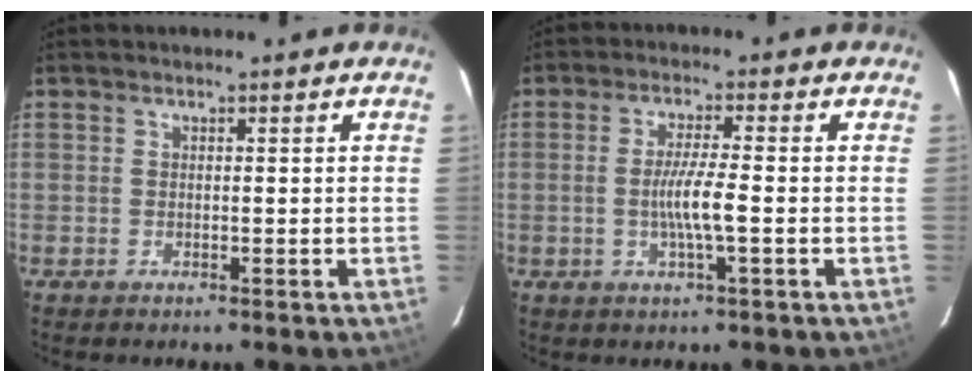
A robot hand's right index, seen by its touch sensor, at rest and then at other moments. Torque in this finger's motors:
{"motor_torque": [0.90, 0.06, 0.33, 0.12]}